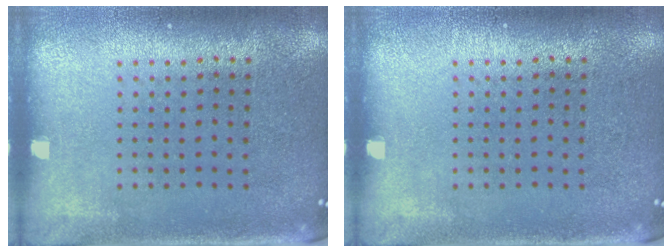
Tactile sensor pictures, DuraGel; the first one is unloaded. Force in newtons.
{"total": 0.0}